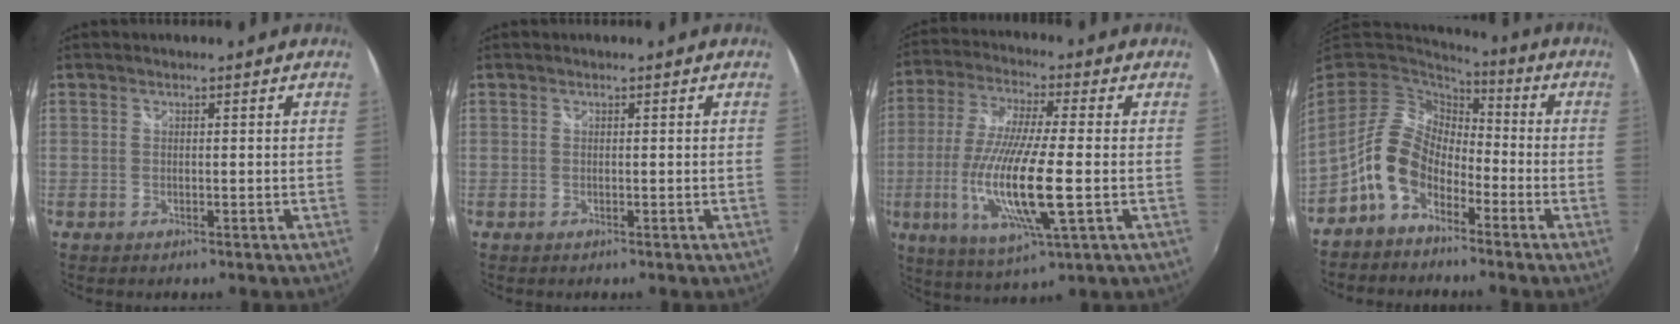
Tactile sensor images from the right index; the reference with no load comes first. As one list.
[{"total": 0.0}, {"total": 17.1, "force": [-3.8, 2.7, 16.4], "torque": [-0.332, -0.028, -0.065]}, {"total": 10.9, "force": [-5.5, 7.1, 6.3], "torque": [-0.126, 0.016, -0.107]}]